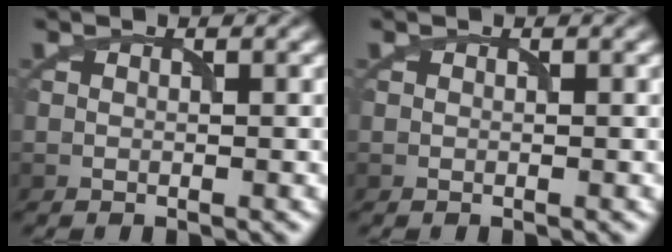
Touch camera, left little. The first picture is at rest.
{"total": 0.0}